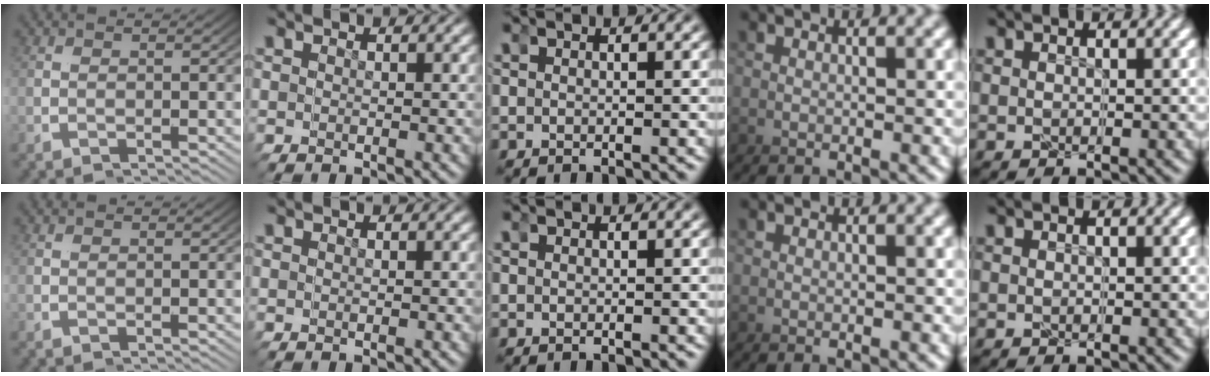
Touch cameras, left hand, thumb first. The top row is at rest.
{}